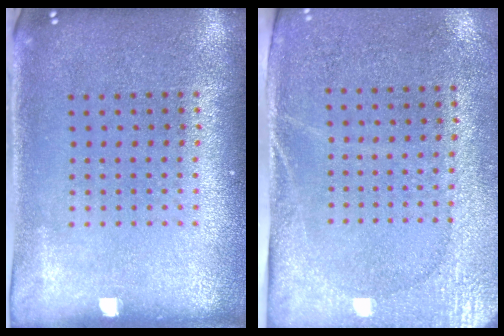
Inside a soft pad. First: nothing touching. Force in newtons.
{"total": 2.7, "press": 2.2, "slide": 1.5}